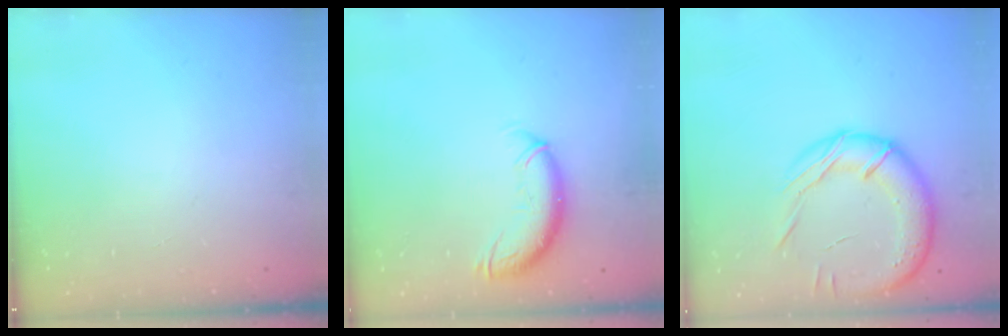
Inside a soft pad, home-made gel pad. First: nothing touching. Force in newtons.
{"total": 10.6, "press": 10.6, "slide": 1.0}
{"total": 17.7, "press": 17.4, "slide": 3.2}